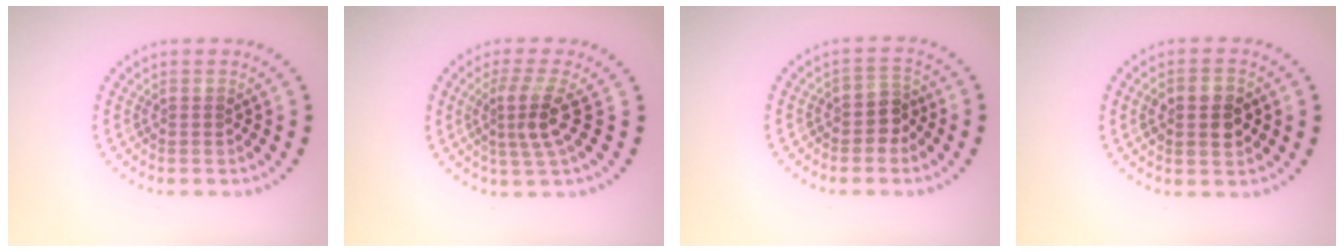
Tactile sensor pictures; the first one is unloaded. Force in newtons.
{"total": 3.0, "press": 2.3, "slide": 2.0}
{"total": 2.0, "press": 1.7, "slide": 1.1}
{"total": 3.8, "press": 3.8, "slide": 0.2}